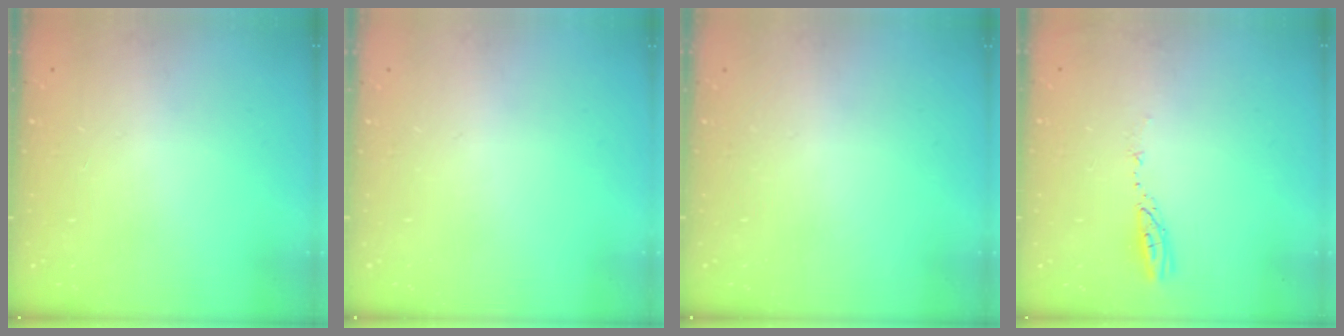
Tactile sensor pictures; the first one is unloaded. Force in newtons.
{"total": 0.0}
{"total": 0.0}
{"total": 3.3, "press": 3.3, "slide": 0.2}